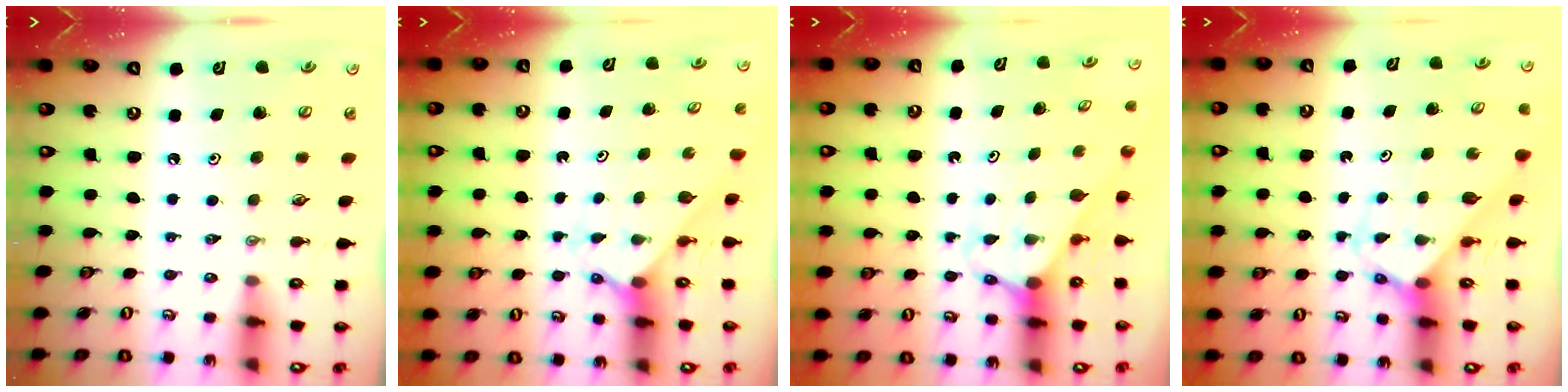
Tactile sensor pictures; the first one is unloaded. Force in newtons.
{"total": 2.3, "press": 2.3, "slide": 0.2}
{"total": 2.7, "press": 2.7, "slide": 0.2}
{"total": 2.7, "press": 2.7, "slide": 0.2}